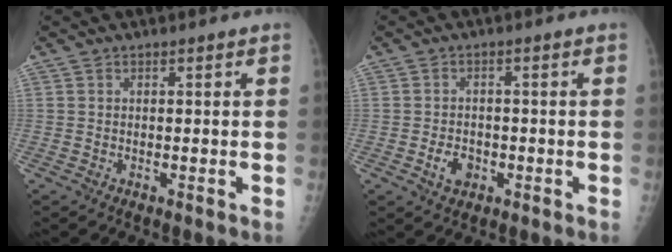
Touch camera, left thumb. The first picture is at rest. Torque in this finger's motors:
{"motor_torque": [-0.50, 0.54, 0.12, 0.09, 0.00]}